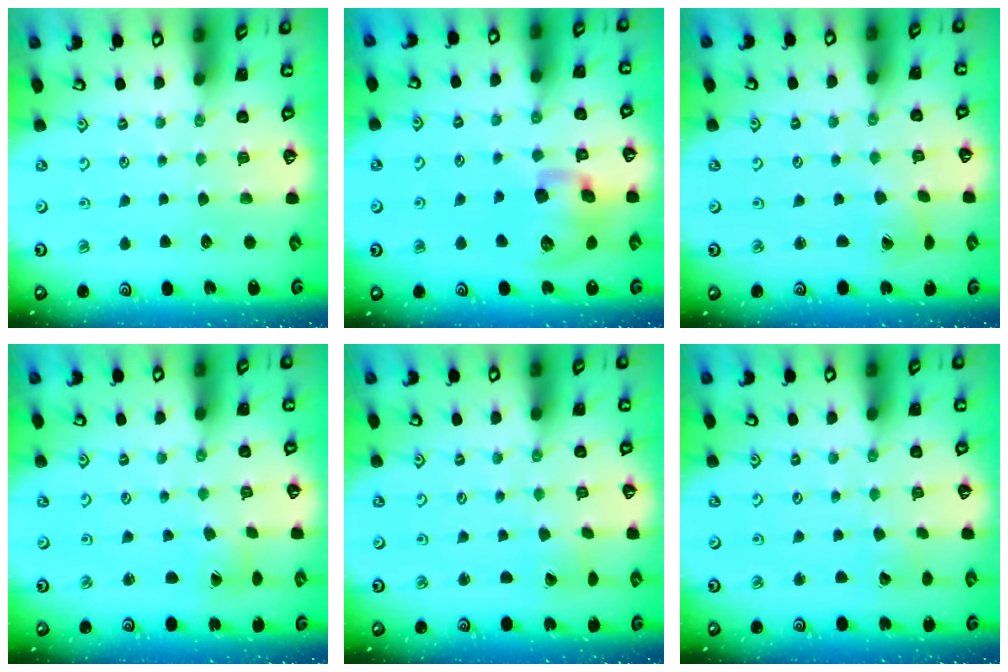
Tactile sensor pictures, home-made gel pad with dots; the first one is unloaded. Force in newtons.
{"total": 14.6, "press": 14.4, "slide": 2.3}
{"total": 1.7, "press": 1.7, "slide": 0.2}
{"total": 0.7, "press": 0.7, "slide": 0.1}
{"total": 1.8, "press": 1.8, "slide": 0.1}
{"total": 2.4, "press": 2.4, "slide": 0.2}